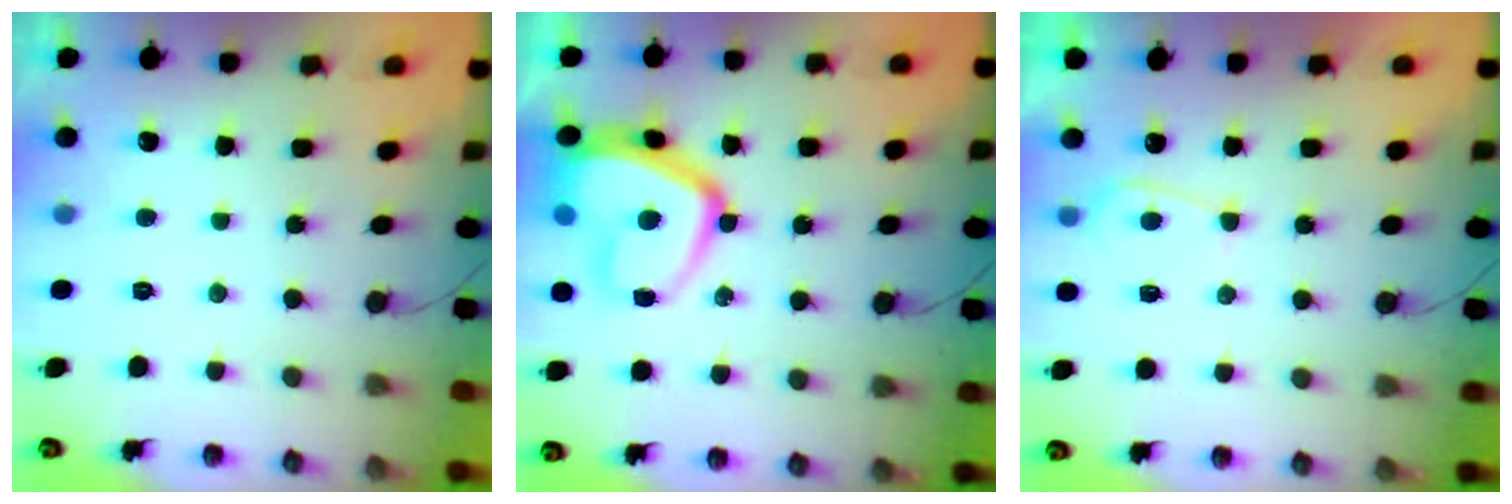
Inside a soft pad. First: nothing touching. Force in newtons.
{"total": 15.3, "press": 15.3, "slide": 0.9}
{"total": 4.6, "press": 4.6, "slide": 0.5}